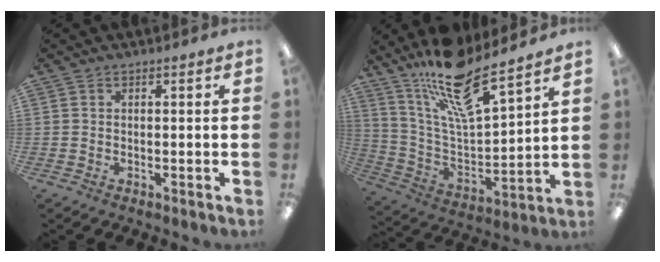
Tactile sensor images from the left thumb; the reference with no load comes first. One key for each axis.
{"total": 17.7, "fx": 13.7, "fy": 4.6, "fz": 10.1, "tx": -0.184, "ty": -0.089, "tz": 0.235}